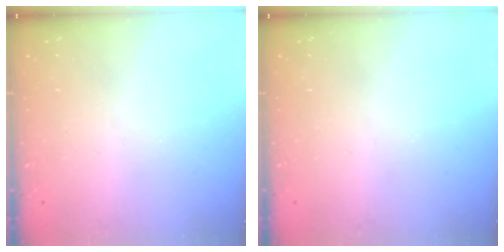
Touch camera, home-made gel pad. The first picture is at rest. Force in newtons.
{"total": 0.0}